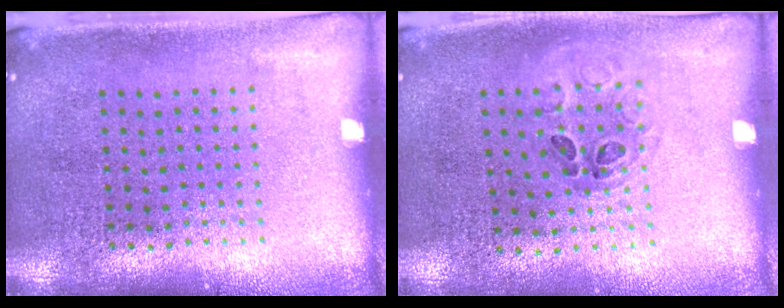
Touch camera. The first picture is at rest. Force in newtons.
{"total": 0.9, "press": 0.6, "slide": 0.7}